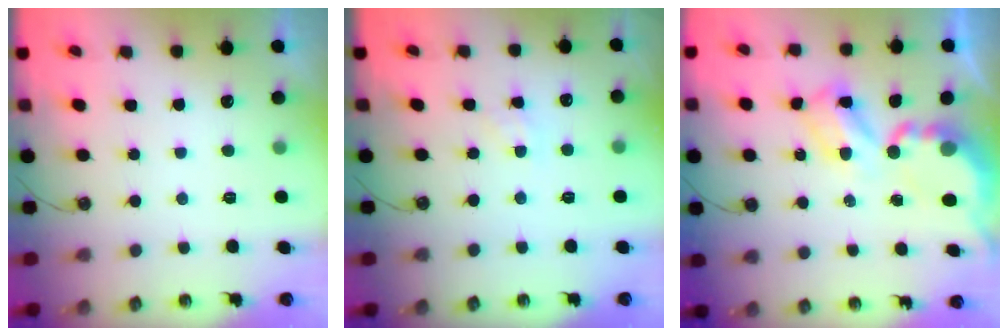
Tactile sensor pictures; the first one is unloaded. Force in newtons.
{"total": 1.6, "press": 1.6, "slide": 0.2}
{"total": 9.4, "press": 9.4, "slide": 0.4}